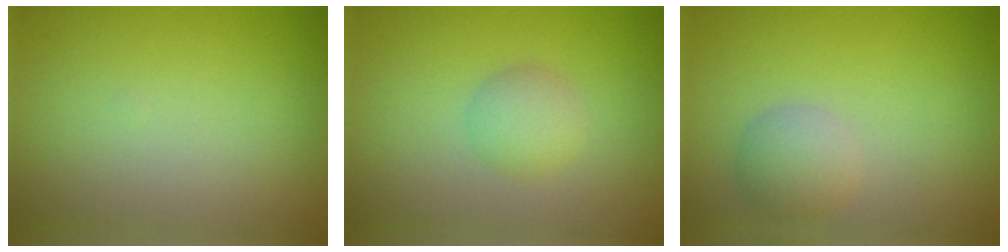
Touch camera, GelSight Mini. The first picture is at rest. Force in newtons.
{"total": 2.0, "press": 2.0, "slide": 0.1}
{"total": 2.7, "press": 2.7, "slide": 0.1}